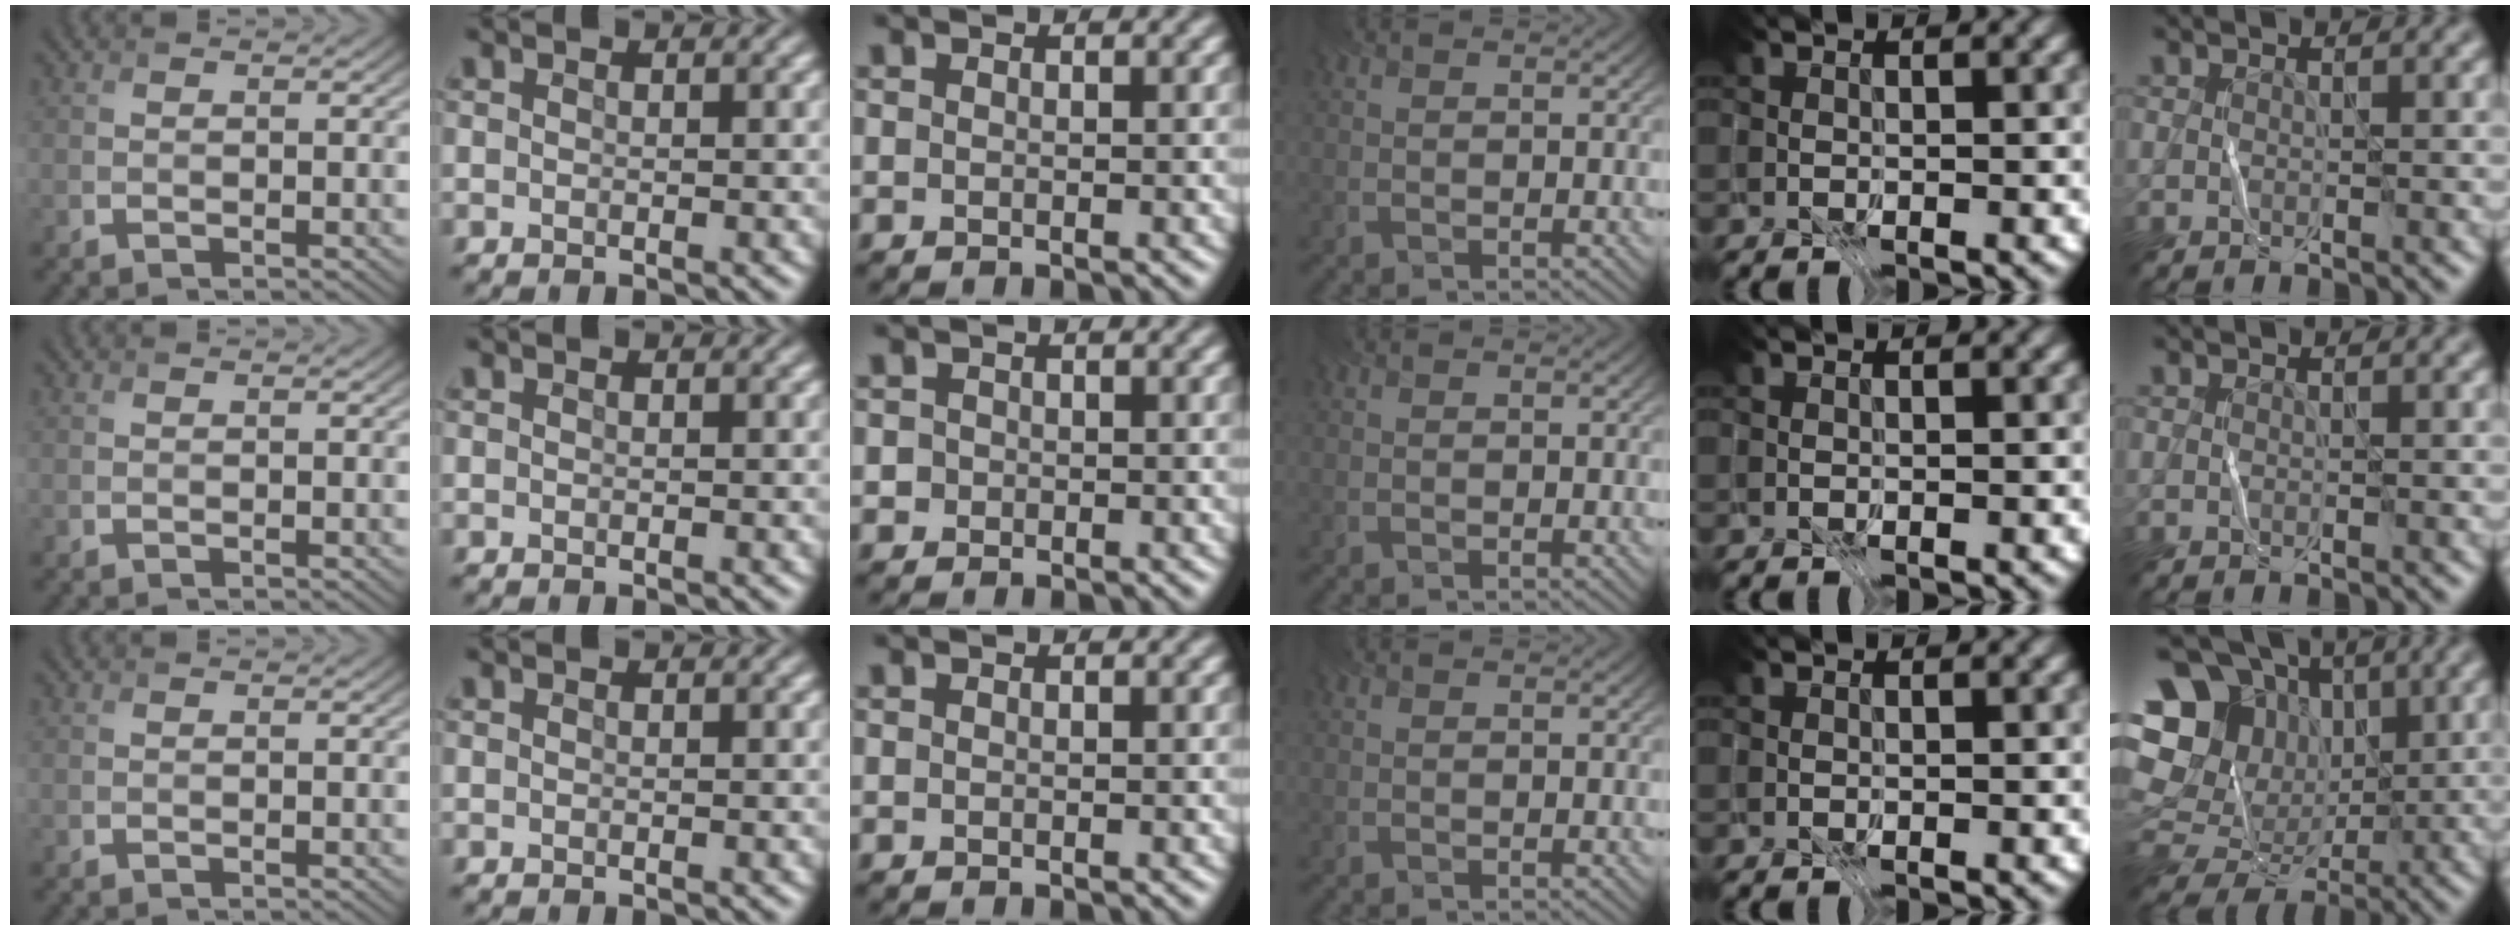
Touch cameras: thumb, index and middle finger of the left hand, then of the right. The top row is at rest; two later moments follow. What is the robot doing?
{"motion": "fold", "object": "file"}